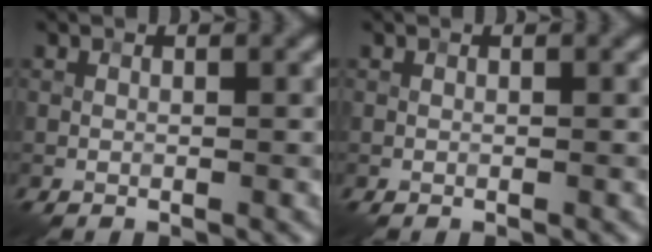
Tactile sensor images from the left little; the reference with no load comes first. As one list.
[{"total": 0.0}]